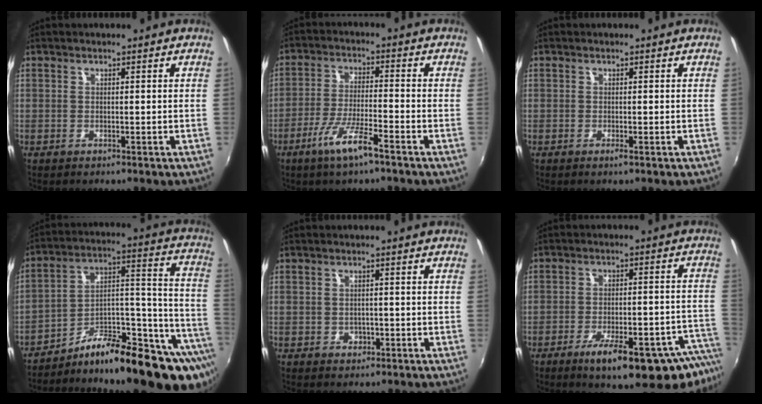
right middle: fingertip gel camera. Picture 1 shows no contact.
{"total": 8.2, "force": [-5.2, 0.7, 6.4], "torque": [-0.131, -0.010, -0.096]}
{"total": 1.2, "force": [-0.8, 0.2, 1.0], "torque": [-0.016, -0.002, -0.011]}
{"total": 23.7, "force": [-16.4, 6.3, 15.9], "torque": [-0.158, 0.022, -0.251]}
{"total": 2.1, "force": [-0.7, 1.8, 0.7], "torque": [-0.013, -0.001, -0.007]}
{"total": 20.2, "force": [-14.2, 4.4, 13.6], "torque": [-0.168, -0.026, -0.191]}